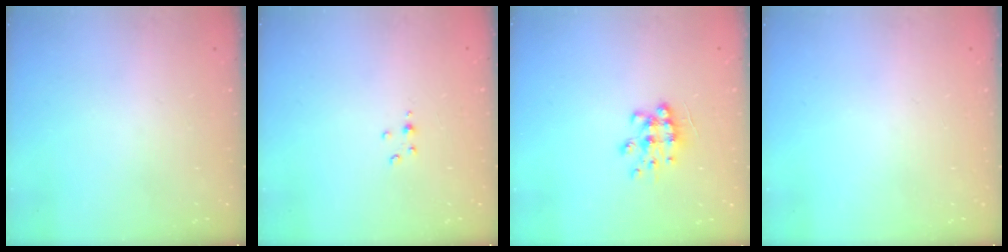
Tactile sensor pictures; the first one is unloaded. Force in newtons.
{"total": 2.8, "press": 2.8, "slide": 0.3}
{"total": 8.5, "press": 8.5, "slide": 0.8}
{"total": 0.0}